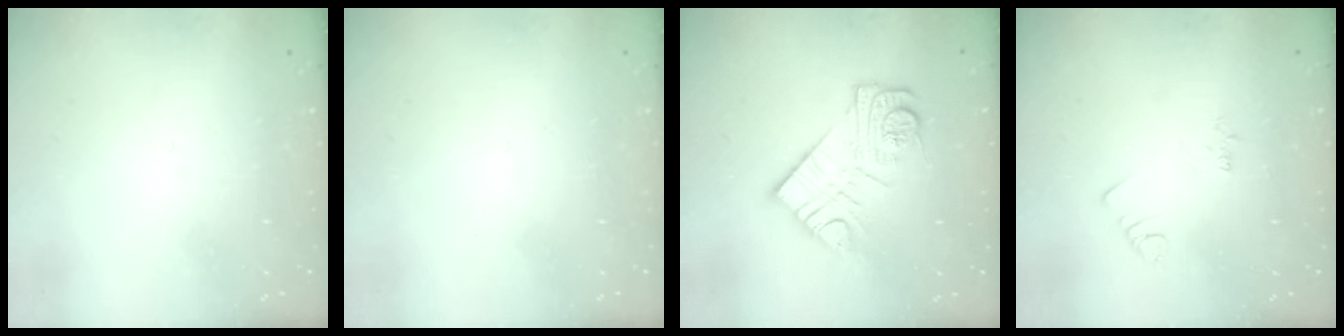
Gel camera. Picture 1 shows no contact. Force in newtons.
{"total": 1.6, "press": 1.6, "slide": 0.1}
{"total": 12.3, "press": 12.2, "slide": 0.8}
{"total": 1.9, "press": 1.9, "slide": 0.3}